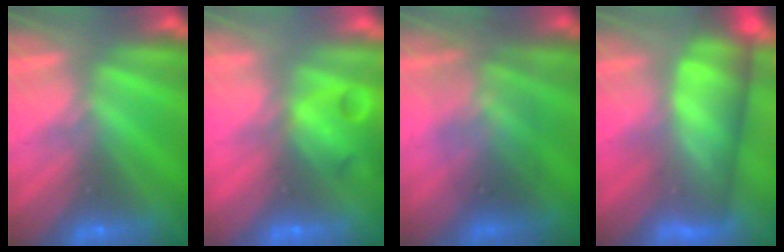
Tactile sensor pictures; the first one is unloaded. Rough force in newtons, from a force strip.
{"total": 7.4}
{"total": 1.6}
{"total": 7.8}